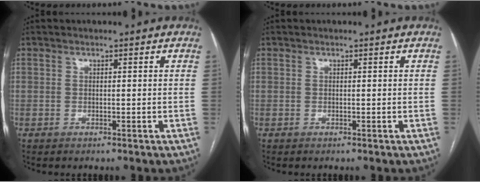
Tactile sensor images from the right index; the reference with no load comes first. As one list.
[{"total": 0.0}]